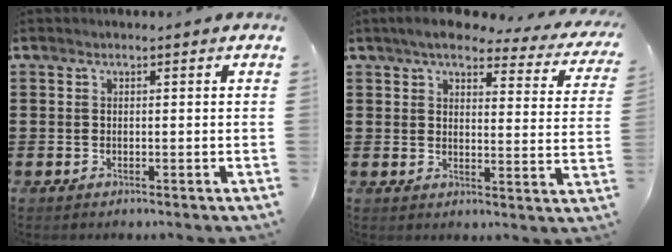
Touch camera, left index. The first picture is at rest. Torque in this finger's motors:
{"motor_torque": [2.14, 0.00, 0.33, 0.01]}